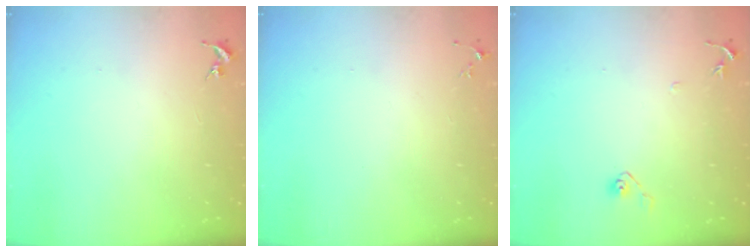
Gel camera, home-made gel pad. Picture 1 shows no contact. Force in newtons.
{"total": 3.5, "press": 3.5, "slide": 0.5}
{"total": 4.8, "press": 4.7, "slide": 1.0}